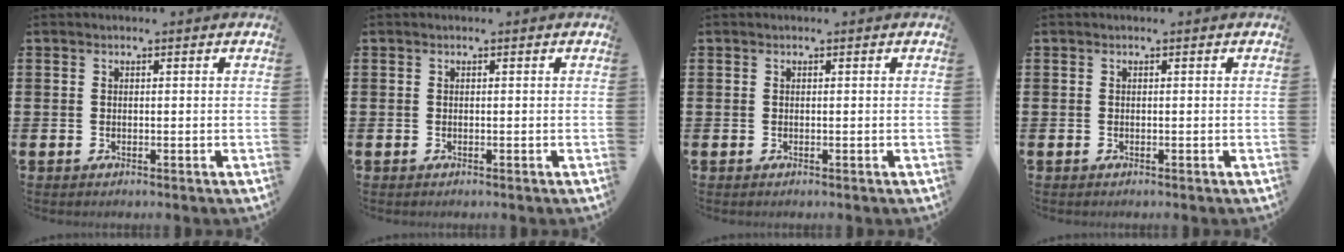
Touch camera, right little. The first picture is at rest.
{"total": 0.0}
{"total": 0.0}
{"total": 0.0}